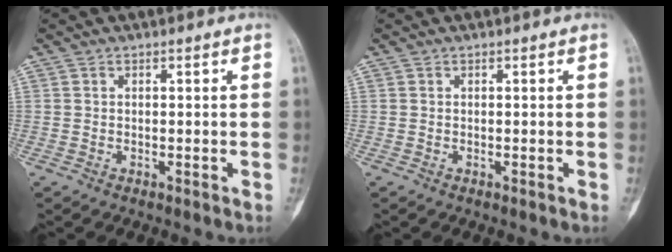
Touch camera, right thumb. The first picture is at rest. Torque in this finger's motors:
{"motor_torque": [0.00, 0.00, 0.04, -0.03, 0.00]}